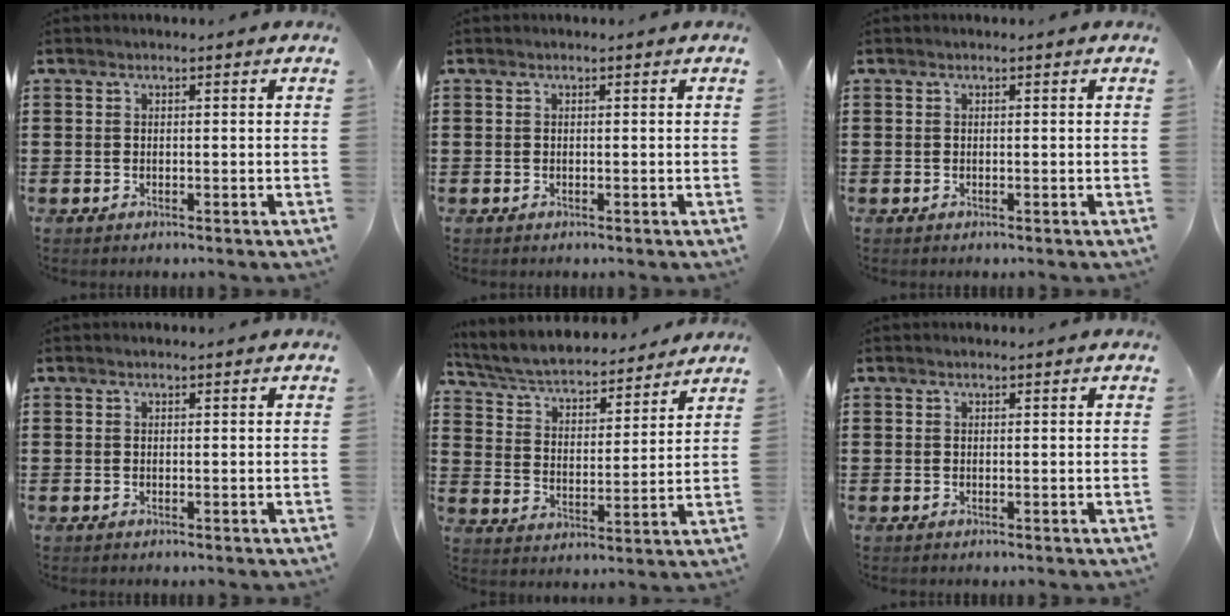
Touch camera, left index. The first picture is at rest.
{"total": 0.0}
{"total": 0.0}
{"total": 0.0}
{"total": 4.9, "force": [4.5, 0.7, 1.5], "torque": [-0.053, -0.033, 0.073]}
{"total": 0.0}